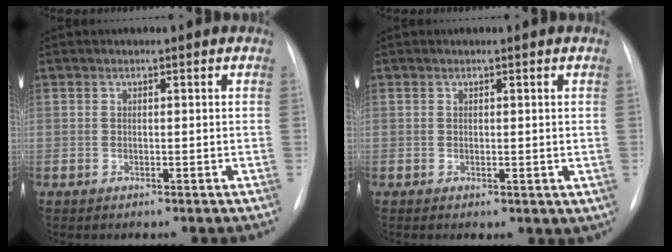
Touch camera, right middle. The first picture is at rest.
{"total": 1.5, "force": [0.3, 1.0, 1.1], "torque": [-0.016, -0.006, 0.011]}